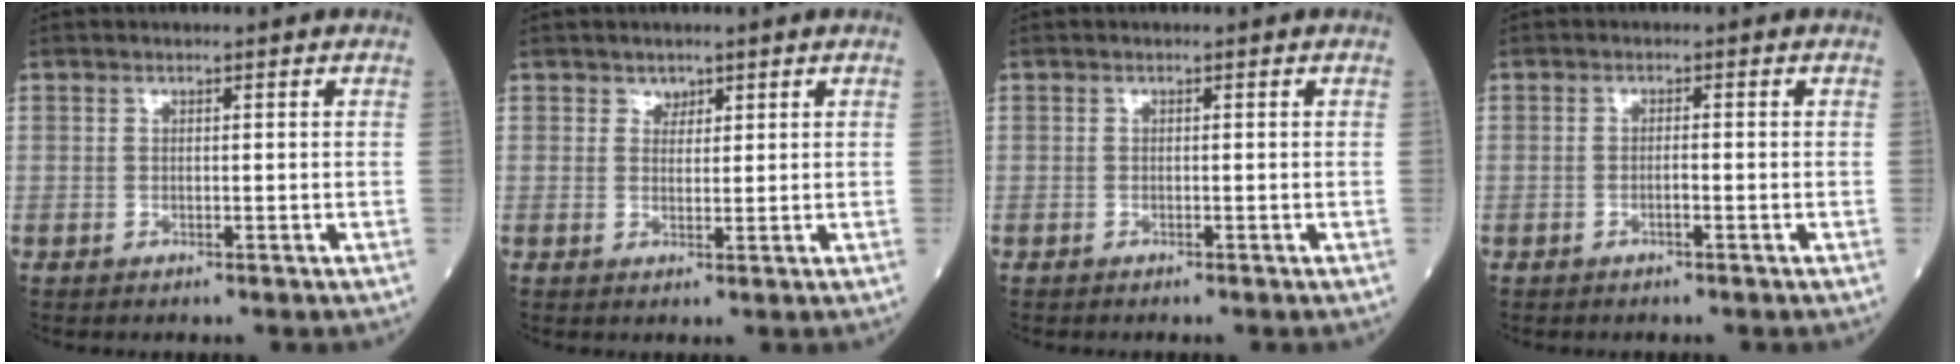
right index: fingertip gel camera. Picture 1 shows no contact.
{"total": 2.5, "force": [1.5, 1.9, 0.7], "torque": [-0.017, 0.007, 0.030]}
{"total": 0.7, "force": [-0.4, 0.5, 0.3], "torque": [-0.020, 0.000, -0.006]}
{"total": 1.4, "force": [-0.6, 0.5, 1.2], "torque": [-0.029, 0.002, -0.010]}